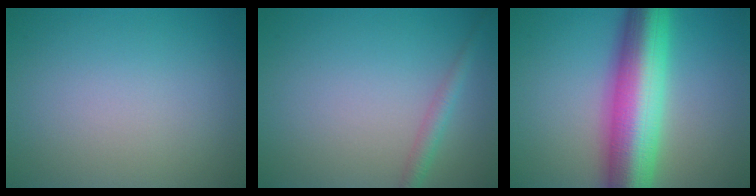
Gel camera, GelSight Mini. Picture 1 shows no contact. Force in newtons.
{"total": 1.7, "press": 1.7, "slide": 0.1}
{"total": 11.8, "press": 11.8, "slide": 0.3}